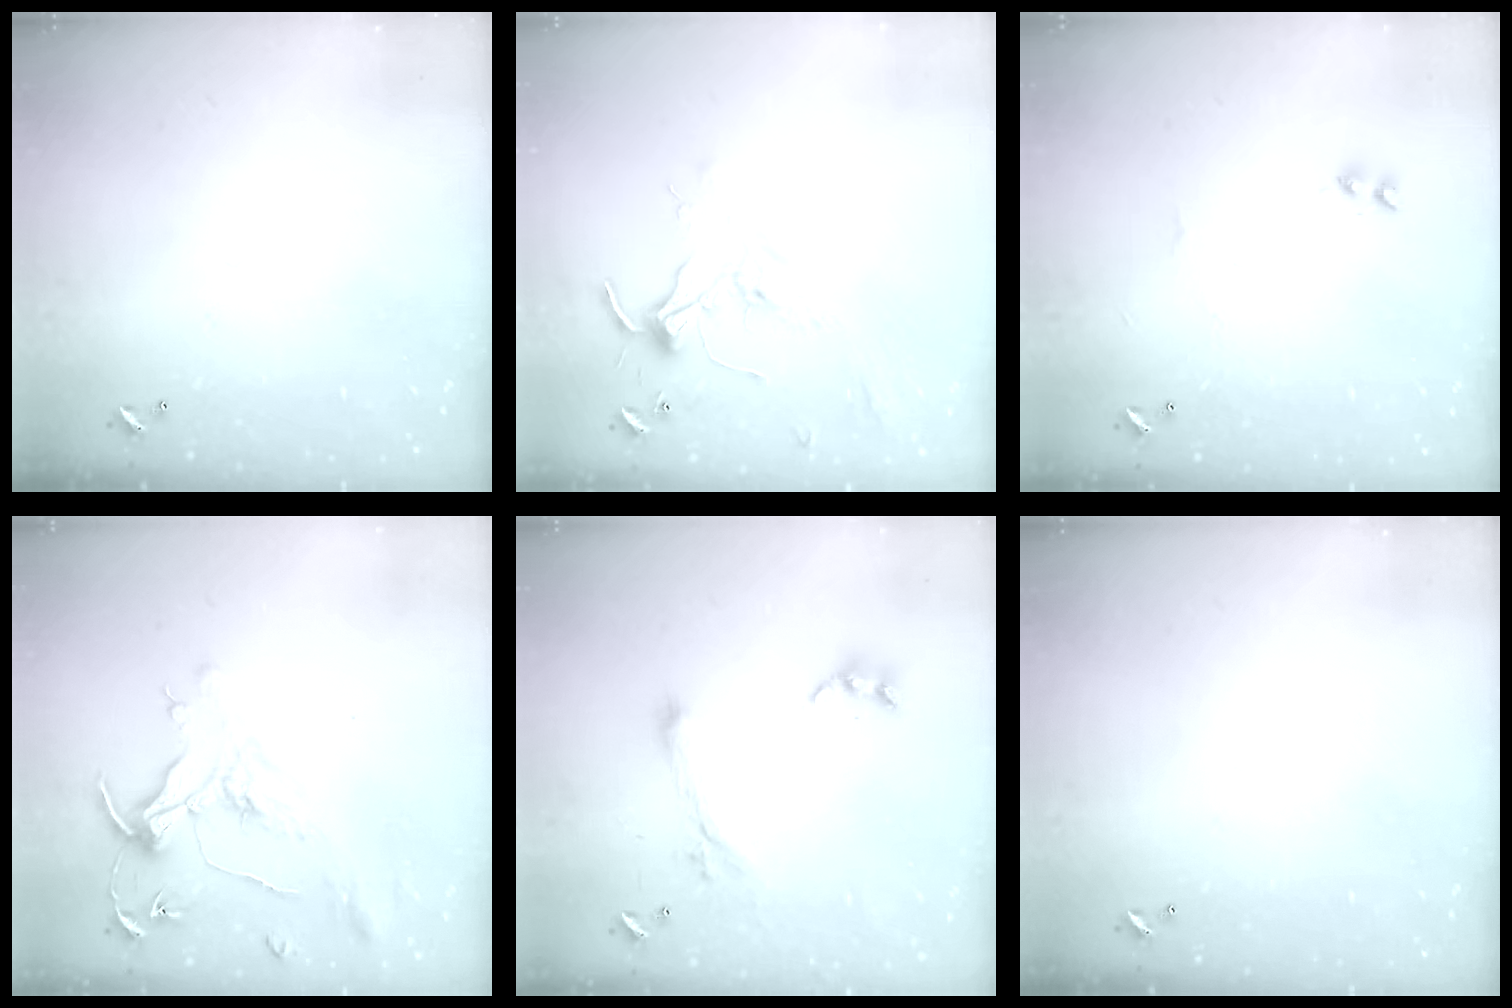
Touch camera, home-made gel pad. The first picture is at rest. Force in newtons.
{"total": 2.3, "press": 2.3, "slide": 0.5}
{"total": 2.0, "press": 1.9, "slide": 0.6}
{"total": 1.6, "press": 1.4, "slide": 0.7}
{"total": 1.1, "press": 0.6, "slide": 0.9}
{"total": 0.0}